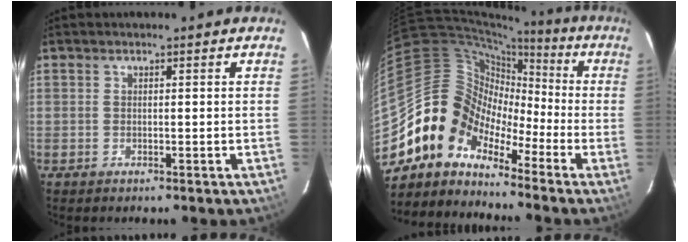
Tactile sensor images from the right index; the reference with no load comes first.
{"total": 10.4, "force": [-7.0, 7.6, 1.6], "torque": [-0.033, 0.045, -0.166]}